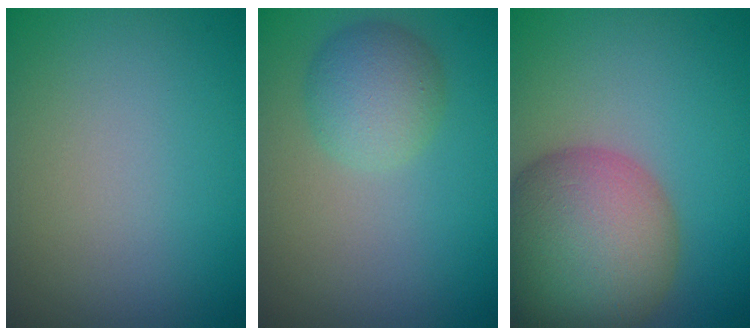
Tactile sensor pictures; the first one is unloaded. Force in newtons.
{"total": 3.4, "press": 3.4, "slide": 0.1}
{"total": 11.9, "press": 11.9, "slide": 0.6}